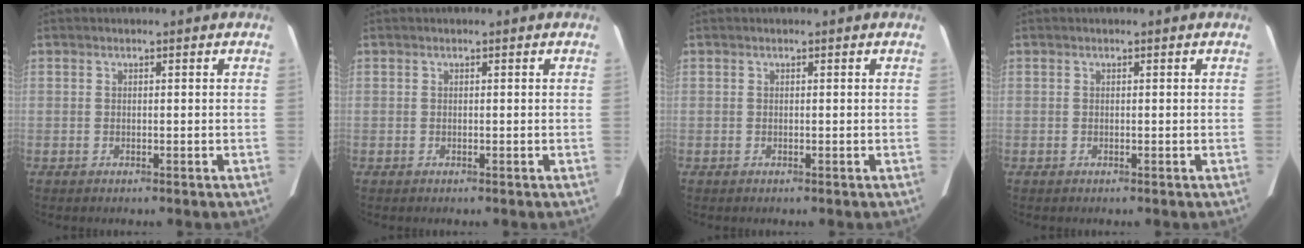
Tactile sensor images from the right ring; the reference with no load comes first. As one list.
[{"total": 0.0}, {"total": 0.0}, {"total": 0.0}]